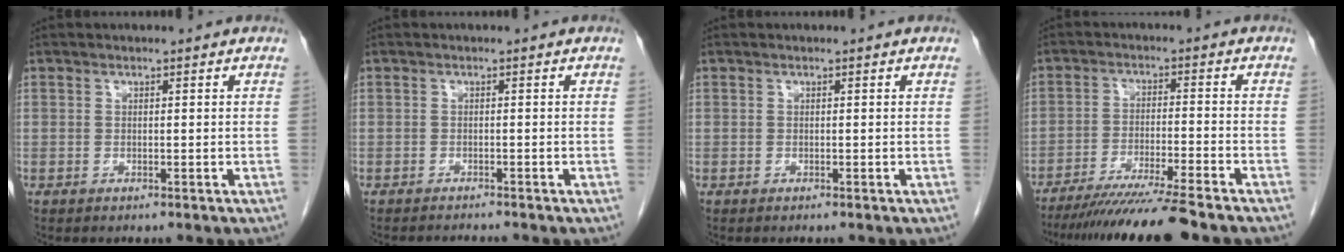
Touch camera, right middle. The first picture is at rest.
{"total": 2.1, "force": [-2.0, -0.3, 0.3], "torque": [-0.002, -0.008, -0.029]}
{"total": 0.0}
{"total": 11.6, "force": [-9.9, -1.5, 5.8], "torque": [-0.076, -0.032, -0.162]}